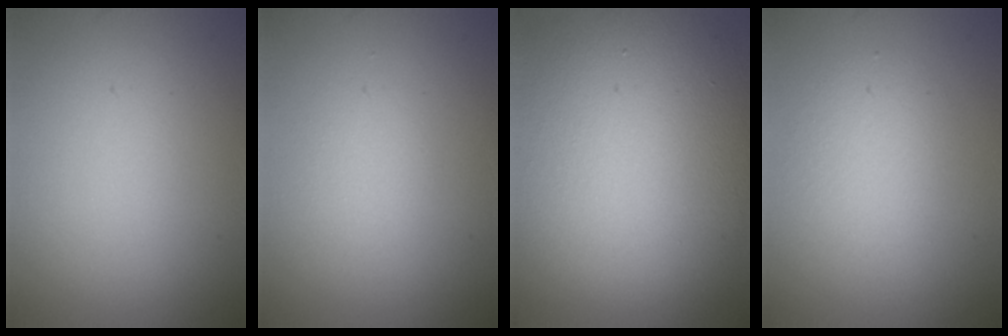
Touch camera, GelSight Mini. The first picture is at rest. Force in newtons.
{"total": 1.2, "press": 1.2, "slide": 0.1}
{"total": 14.6, "press": 14.5, "slide": 0.5}
{"total": 2.8, "press": 2.8, "slide": 0.1}